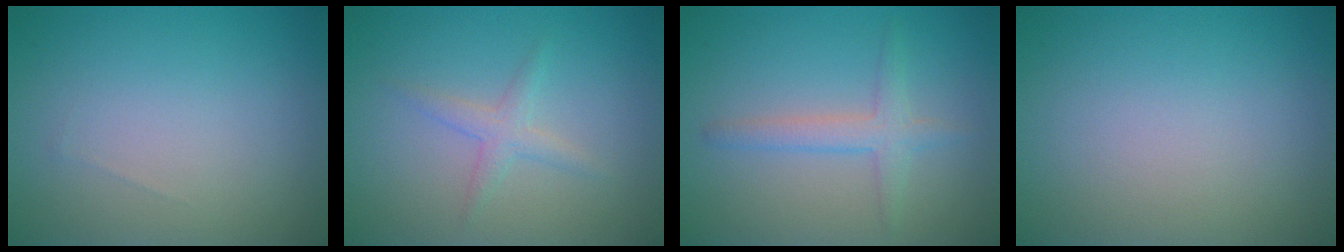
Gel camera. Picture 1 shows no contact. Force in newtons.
{"total": 1.7, "press": 1.6, "slide": 0.1}
{"total": 2.3, "press": 2.3, "slide": 0.1}
{"total": 0.0}